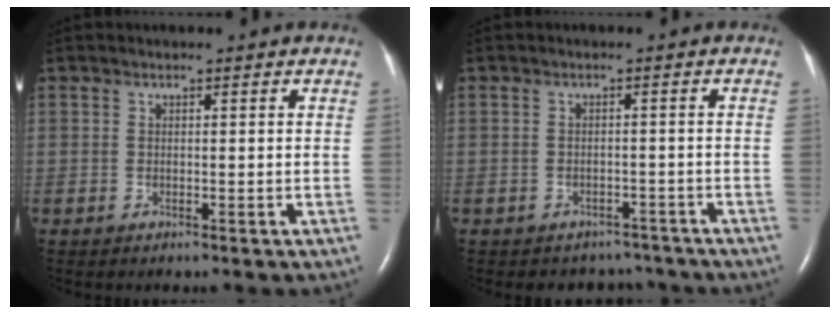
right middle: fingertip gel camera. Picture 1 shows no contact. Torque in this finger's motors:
{"motor_torque": [0.00, 0.00, 0.01, 0.01]}